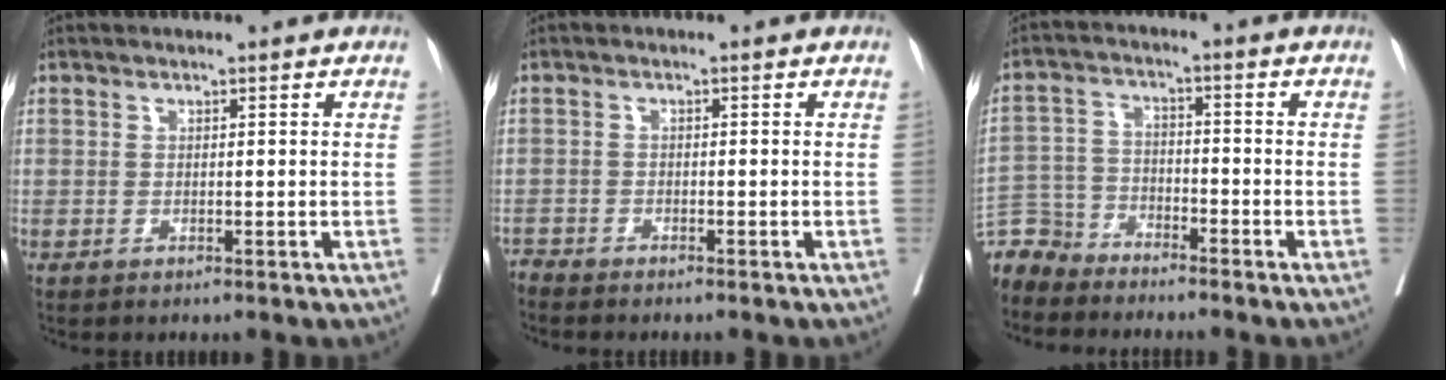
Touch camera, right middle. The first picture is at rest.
{"total": 1.6, "force": [-1.5, -0.2, -0.4], "torque": [0.009, -0.006, -0.031]}
{"total": 6.8, "force": [-6.6, 1.7, -0.8], "torque": [0.016, 0.008, -0.134]}